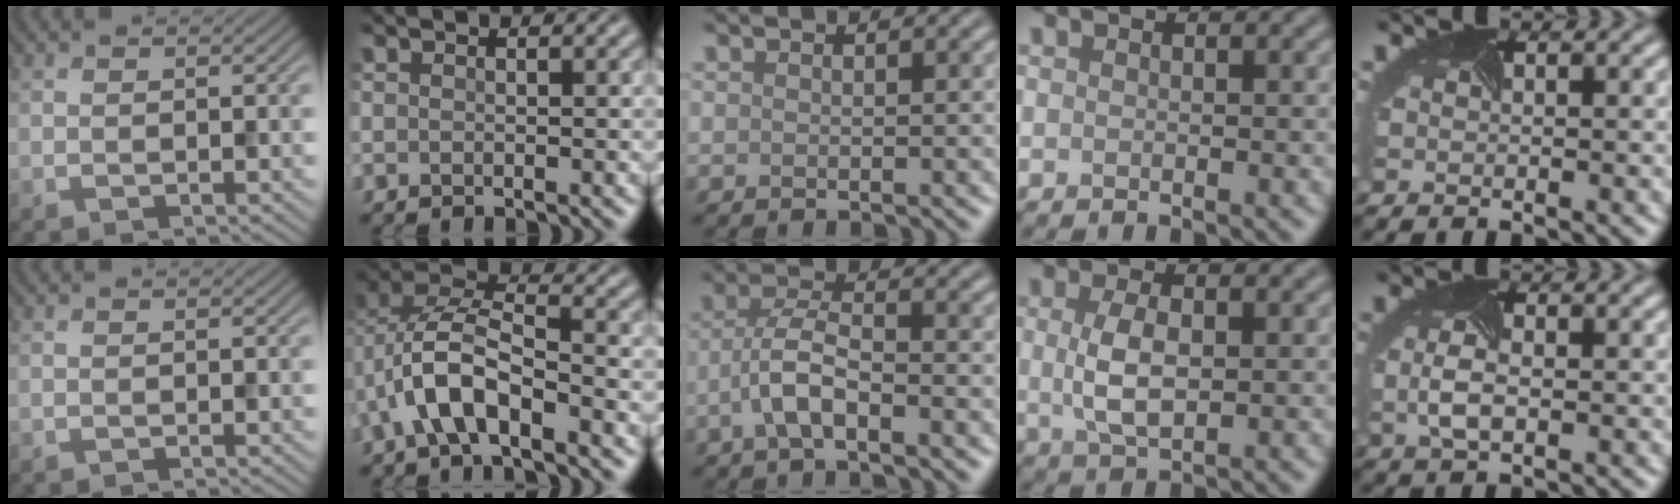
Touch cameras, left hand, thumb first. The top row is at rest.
{"index": {"total": 6.6, "force": [-2.6, 2.8, 5.4], "torque": [-0.107, 0.012, -0.053]}, "middle": {"total": 4.1, "force": [-1.7, 1.4, 3.5], "torque": [-0.071, 0.007, -0.040]}, "ring": {"total": 3.9, "force": [0.3, 1.8, 3.4], "torque": [-0.078, -0.001, 0.007]}, "little": {"total": 2.6, "force": [-0.2, 1.2, 2.3], "torque": [-0.061, -0.003, -0.003]}}